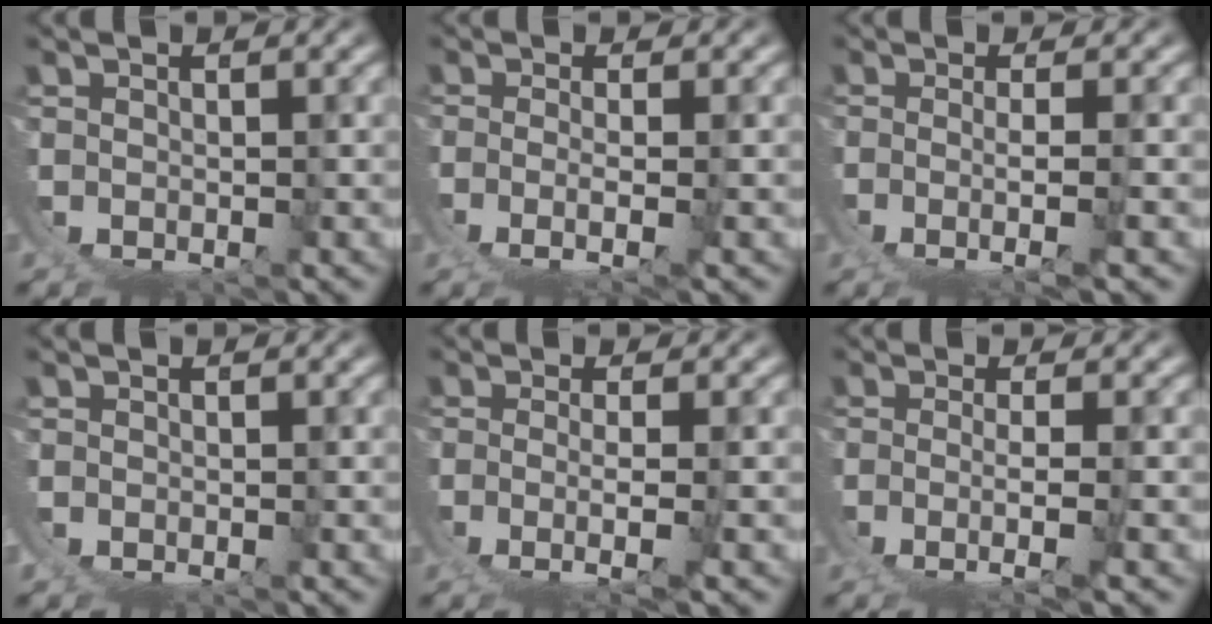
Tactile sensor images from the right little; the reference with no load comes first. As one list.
[{"total": 2.6, "force": [0.2, 0.5, 2.5], "torque": [-0.062, -0.021, 0.016]}, {"total": 2.9, "force": [-0.3, 0.4, 2.9], "torque": [-0.065, -0.022, 0.009]}, {"total": 0.8, "force": [0.1, 0.7, 0.3], "torque": [-0.014, 0.000, 0.001]}, {"total": 2.8, "force": [0.0, 0.5, 2.7], "torque": [-0.068, -0.023, 0.013]}, {"total": 3.0, "force": [-0.4, 0.7, 2.8], "torque": [-0.069, -0.023, 0.007]}]